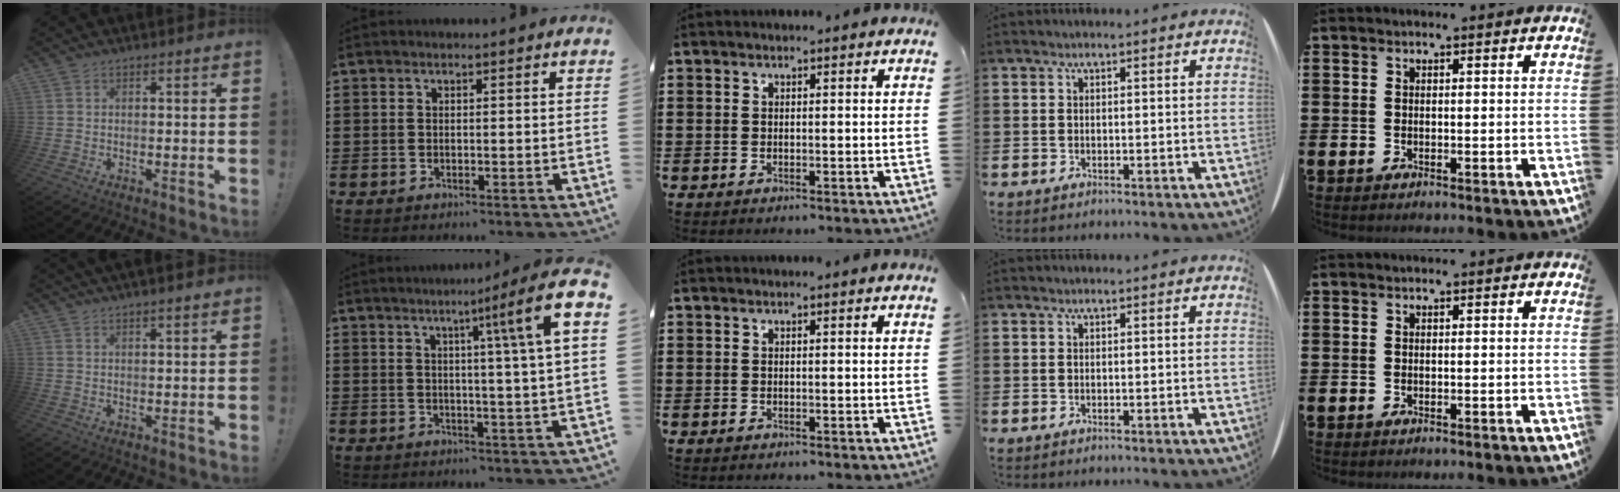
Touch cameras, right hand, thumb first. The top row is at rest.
{"thumb": {"total": 2.3, "force": [2.1, -0.3, 0.9], "torque": [-0.012, -0.013, 0.036]}, "index": {"total": 10.1, "force": [3.8, -1.0, 9.3], "torque": [-0.157, -0.021, 0.051]}}